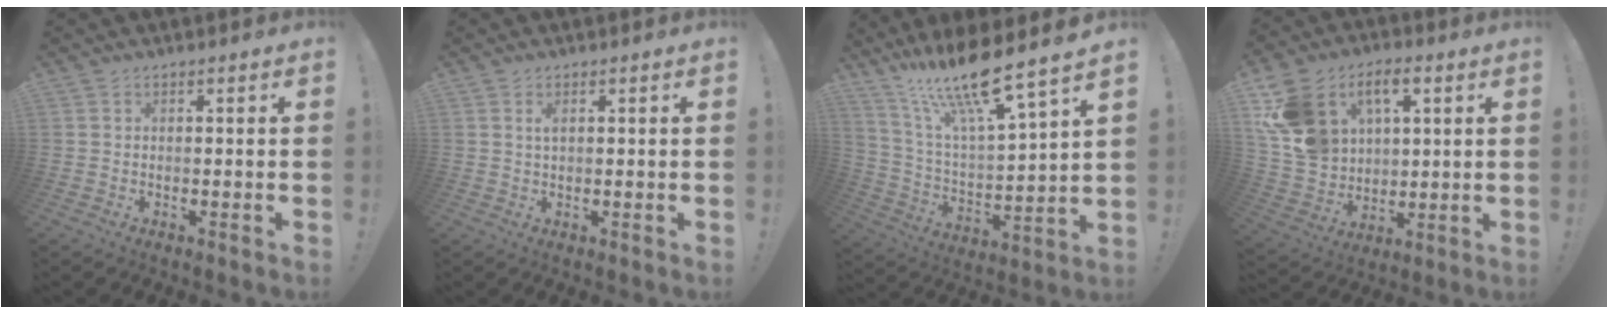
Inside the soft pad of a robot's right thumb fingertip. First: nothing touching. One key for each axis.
{"total": 1.5, "fx": 0.6, "fy": 0.5, "fz": 1.3, "tx": -0.019, "ty": -0.002, "tz": 0.008}
{"total": 16.8, "fx": 13.1, "fy": 1.5, "fz": 10.4, "tx": -0.183, "ty": -0.105, "tz": 0.214}
{"total": 16.8, "fx": 7.4, "fy": 11.8, "fz": 9.5, "tx": -0.185, "ty": -0.030, "tz": 0.138}